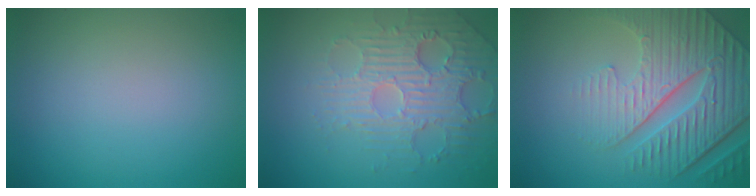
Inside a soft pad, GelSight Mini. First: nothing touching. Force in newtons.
{"total": 4.2, "press": 3.9, "slide": 1.7}
{"total": 6.6, "press": 5.5, "slide": 3.7}